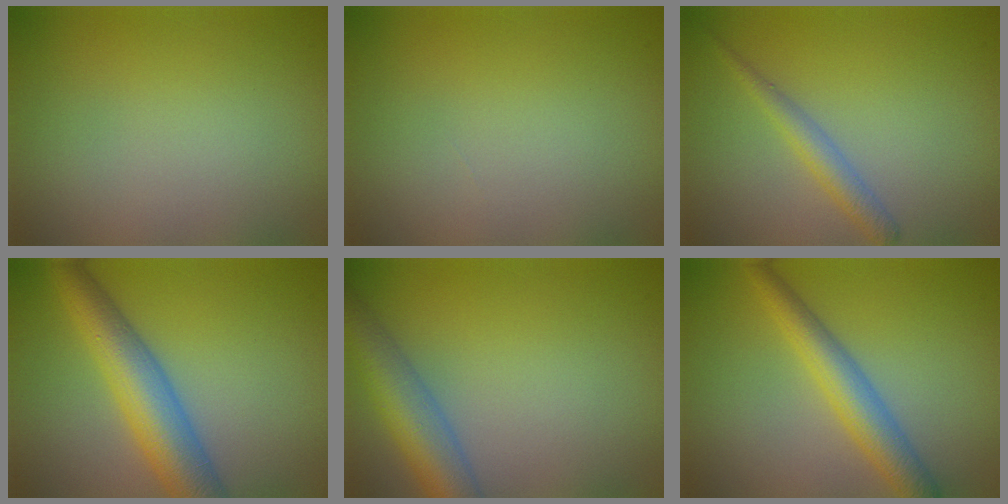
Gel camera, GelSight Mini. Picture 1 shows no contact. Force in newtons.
{"total": 0.0}
{"total": 2.0, "press": 2.0, "slide": 0.1}
{"total": 6.8, "press": 6.8, "slide": 0.1}
{"total": 6.1, "press": 6.1, "slide": 0.5}
{"total": 4.1, "press": 4.1, "slide": 0.1}